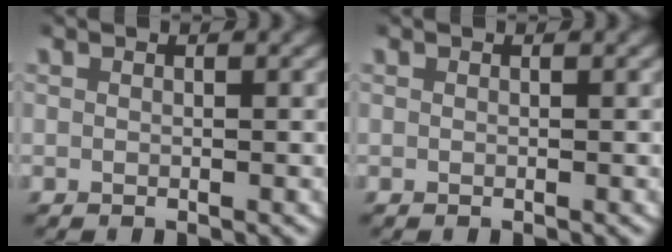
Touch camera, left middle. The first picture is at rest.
{"total": 0.0}